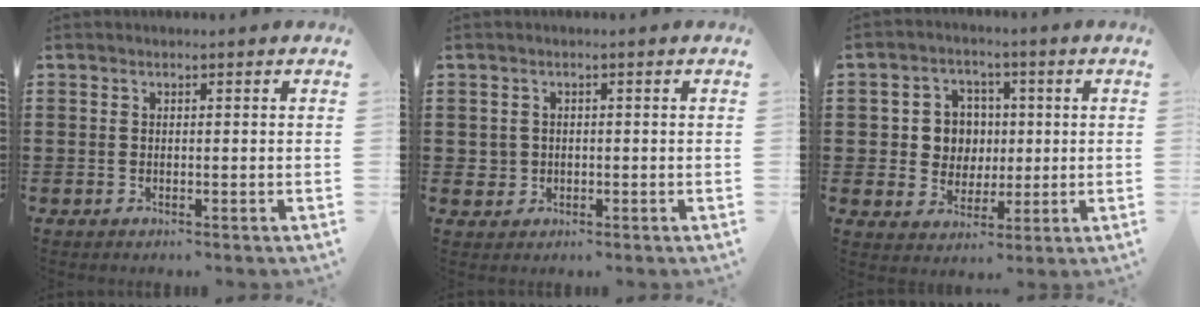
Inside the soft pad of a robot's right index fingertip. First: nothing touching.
{"total": 1.6, "force": [-0.1, 1.6, 0.2], "torque": [-0.011, 0.006, -0.004]}
{"total": 5.9, "force": [0.5, 5.6, 1.8], "torque": [-0.060, 0.019, 0.008]}